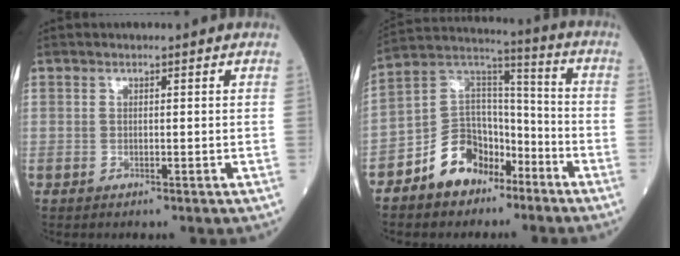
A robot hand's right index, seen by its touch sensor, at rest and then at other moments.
{"total": 11.5, "force": [-6.8, 7.9, 4.8], "torque": [-0.094, 0.044, -0.121]}